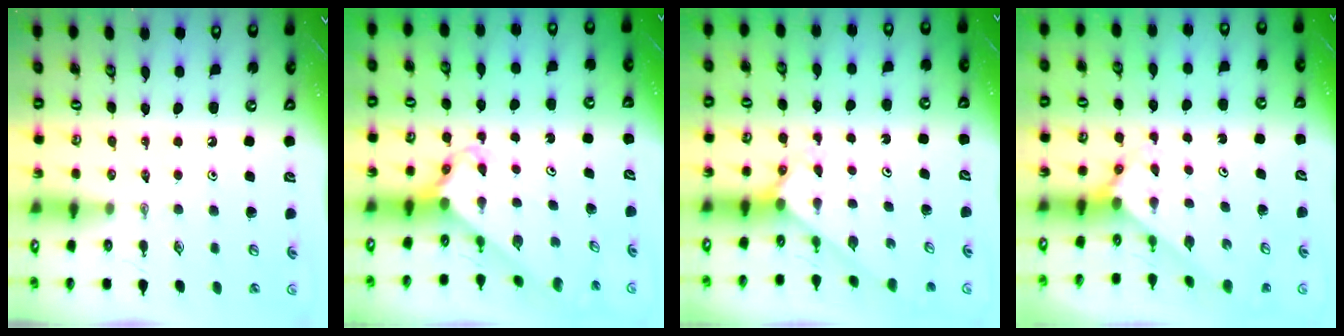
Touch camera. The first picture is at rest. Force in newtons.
{"total": 2.4, "press": 2.4, "slide": 0.2}
{"total": 2.2, "press": 2.2, "slide": 0.2}
{"total": 2.3, "press": 2.3, "slide": 0.2}